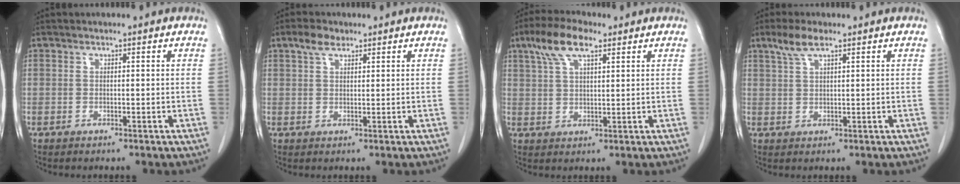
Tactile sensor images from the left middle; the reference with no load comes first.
{"total": 2.9, "force": [2.0, 1.4, 1.6], "torque": [-0.036, 0.008, 0.039]}
{"total": 7.6, "force": [4.5, 2.4, 5.6], "torque": [-0.119, 0.022, 0.085]}
{"total": 3.7, "force": [2.6, 0.7, 2.6], "torque": [-0.064, 0.009, 0.055]}